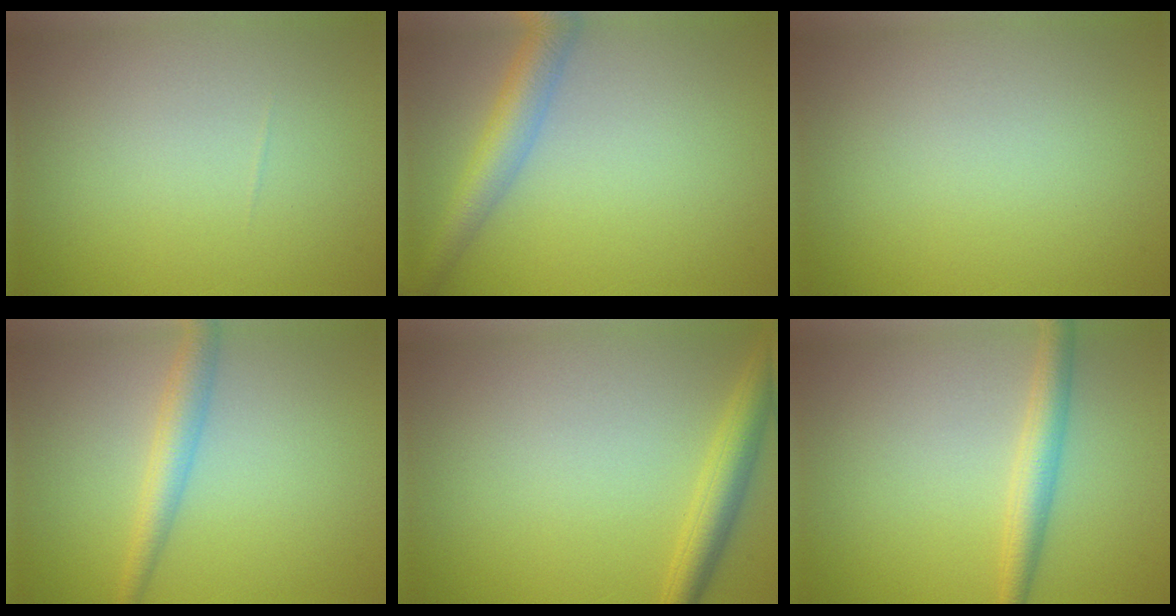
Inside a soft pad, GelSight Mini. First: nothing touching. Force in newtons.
{"total": 4.0, "press": 4.0, "slide": 0.1}
{"total": 0.0}
{"total": 2.6, "press": 2.6, "slide": 0.1}
{"total": 3.2, "press": 3.2, "slide": 0.2}
{"total": 3.0, "press": 3.0, "slide": 0.1}